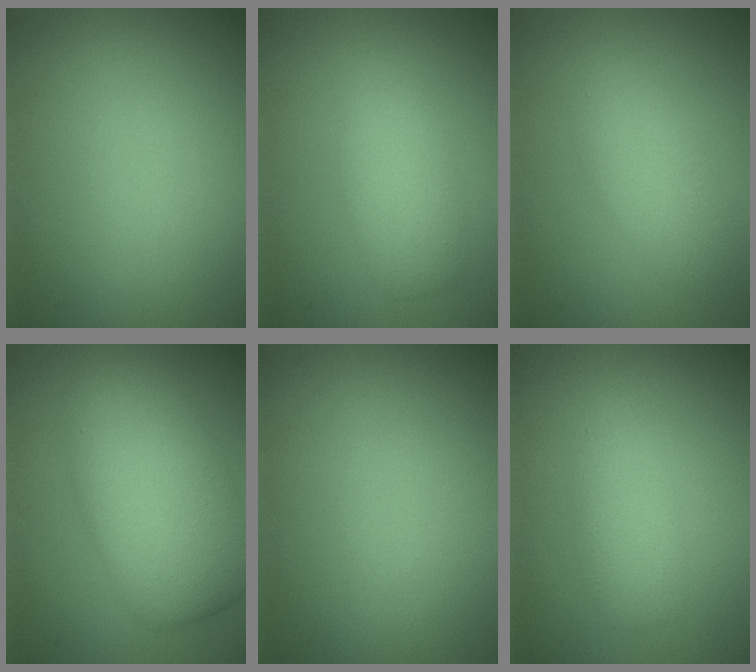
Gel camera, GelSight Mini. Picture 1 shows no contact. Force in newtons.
{"total": 3.2, "press": 3.2, "slide": 0.1}
{"total": 2.9, "press": 2.9, "slide": 0.1}
{"total": 8.3, "press": 8.3, "slide": 0.3}
{"total": 0.0}
{"total": 2.3, "press": 2.3, "slide": 0.1}